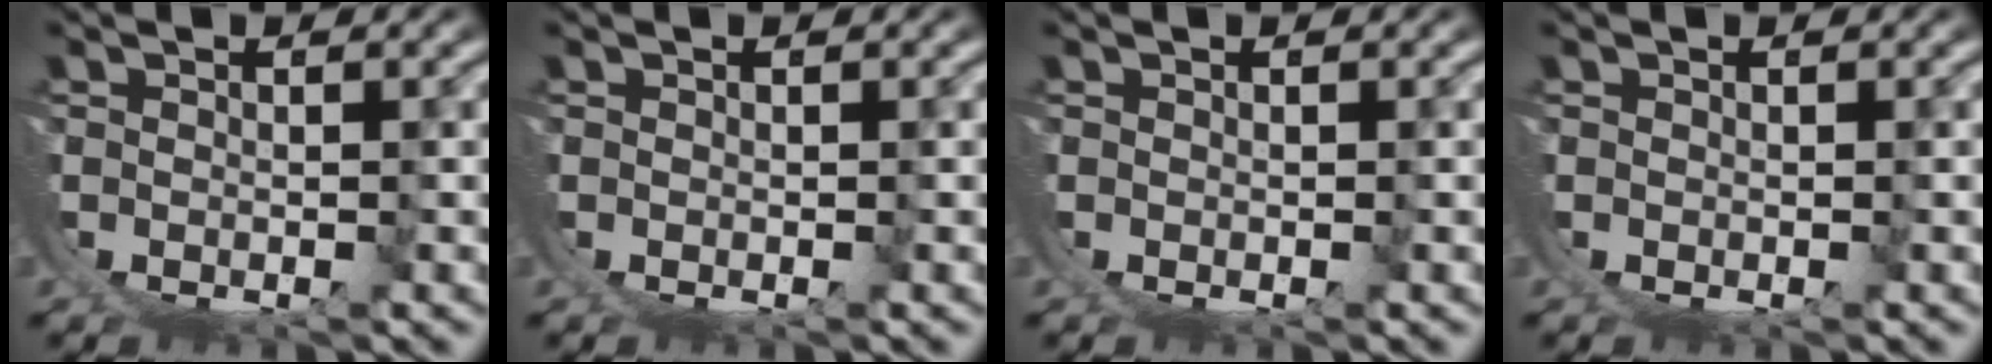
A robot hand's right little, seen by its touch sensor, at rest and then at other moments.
{"total": 0.0}
{"total": 0.0}
{"total": 0.0}